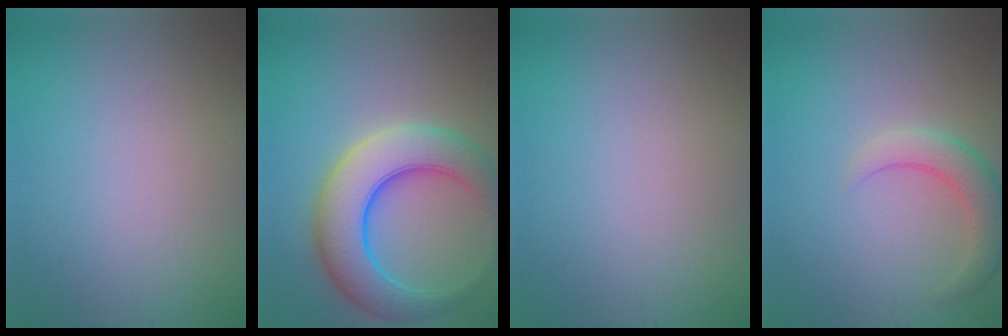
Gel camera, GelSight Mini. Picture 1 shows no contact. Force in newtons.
{"total": 8.4, "press": 8.4, "slide": 0.4}
{"total": 0.0}
{"total": 3.2, "press": 3.2, "slide": 0.2}